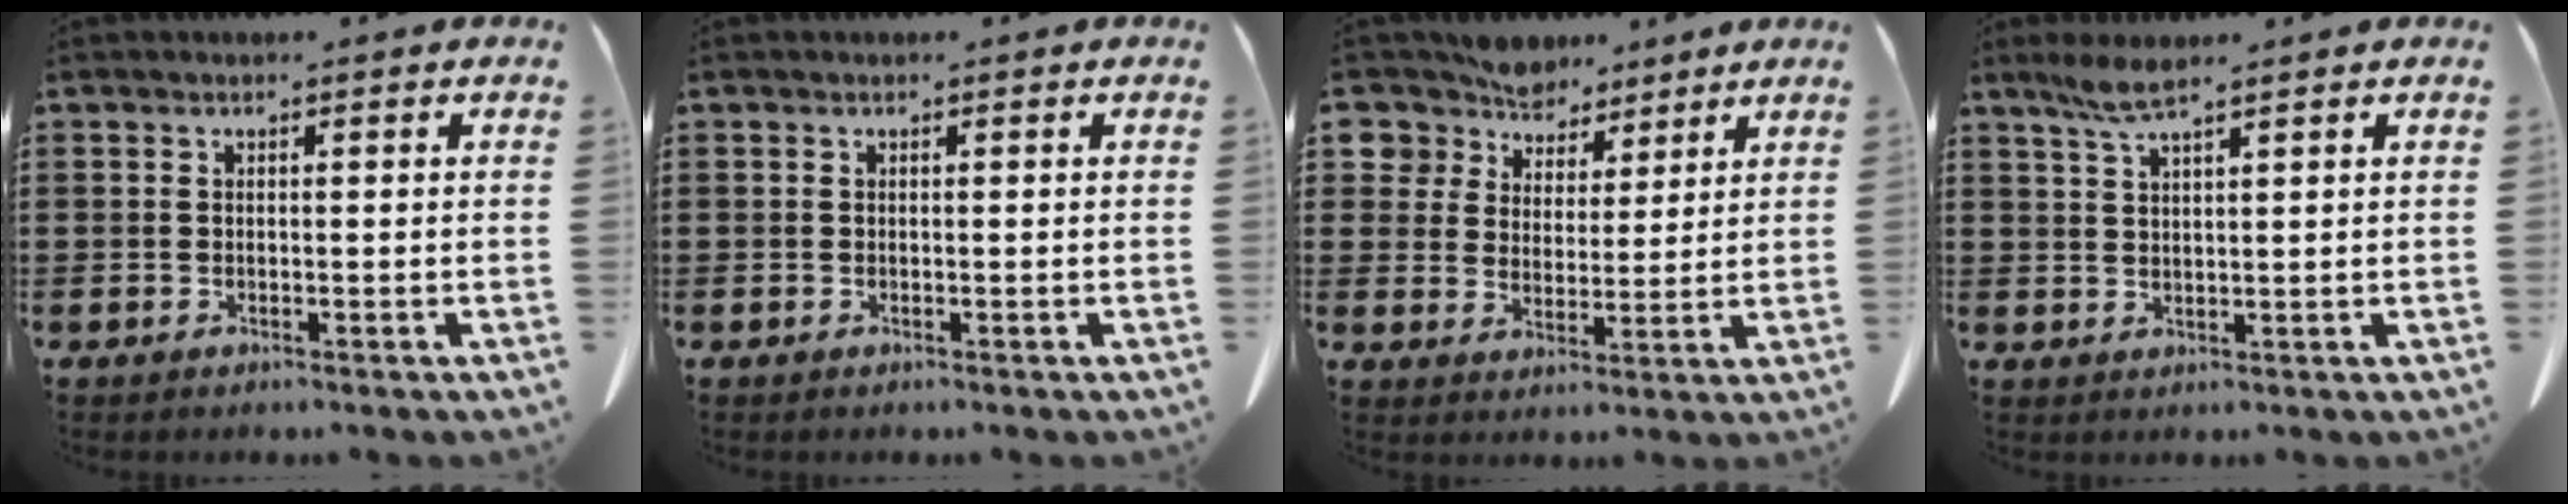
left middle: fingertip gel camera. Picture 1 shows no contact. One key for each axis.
{"total": 0.0}
{"total": 7.9, "fx": 7.0, "fy": 3.6, "fz": 0.2, "tx": -0.051, "ty": -0.037, "tz": 0.133}
{"total": 3.5, "fx": 2.5, "fy": 0.2, "fz": 2.4, "tx": -0.054, "ty": 0.001, "tz": 0.046}